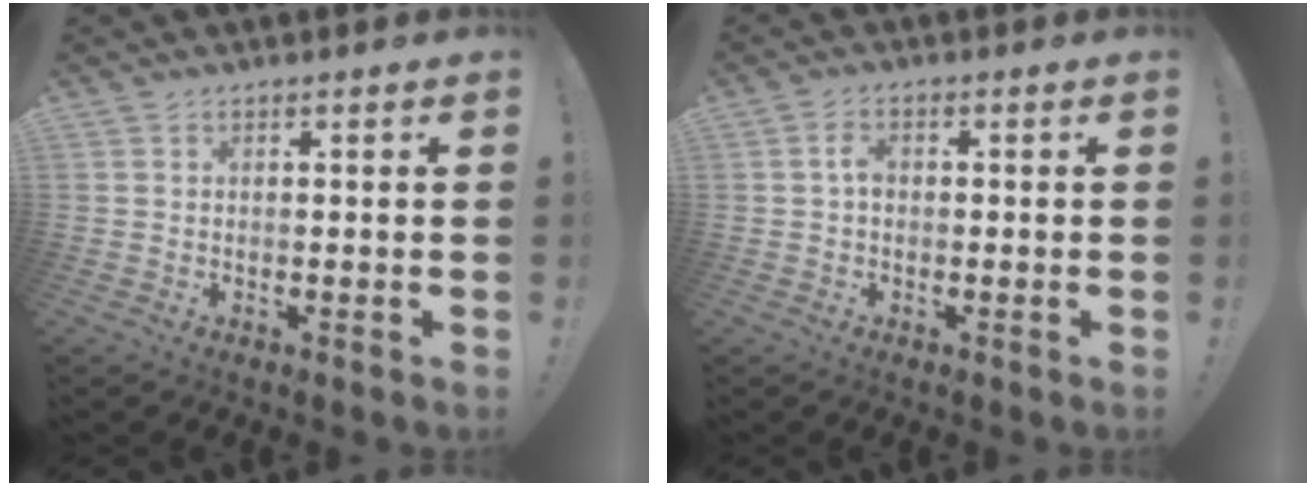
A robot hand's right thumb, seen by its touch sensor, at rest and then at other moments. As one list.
[{"total": 2.9, "force": [-0.2, 1.8, 2.2], "torque": [-0.042, 0.012, -0.005]}]